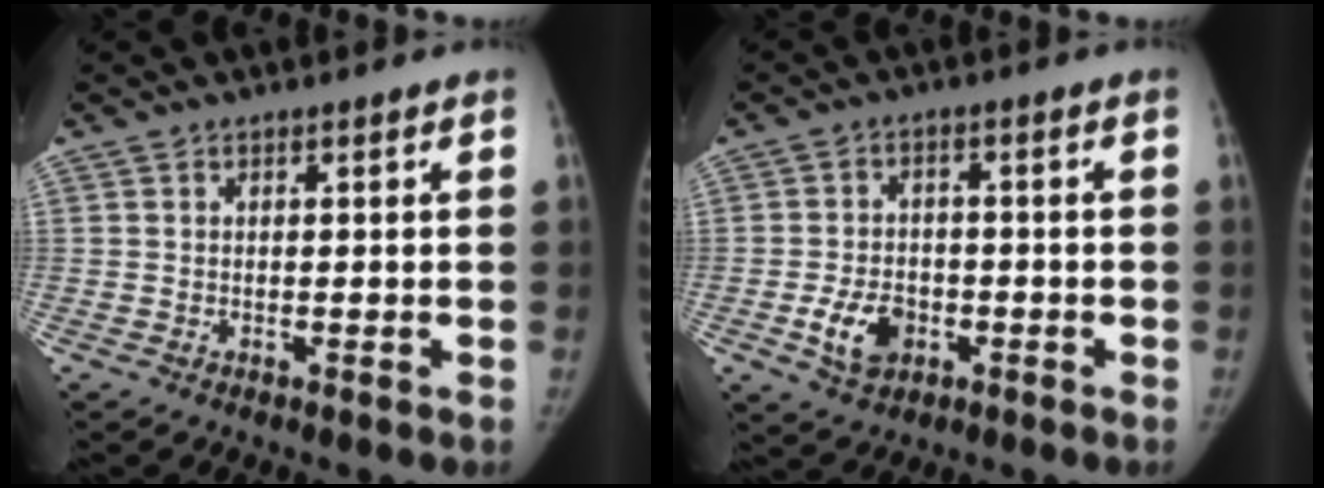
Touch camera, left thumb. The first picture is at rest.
{"total": 7.2, "force": [-2.5, 5.0, 4.5], "torque": [-0.067, 0.011, -0.040]}